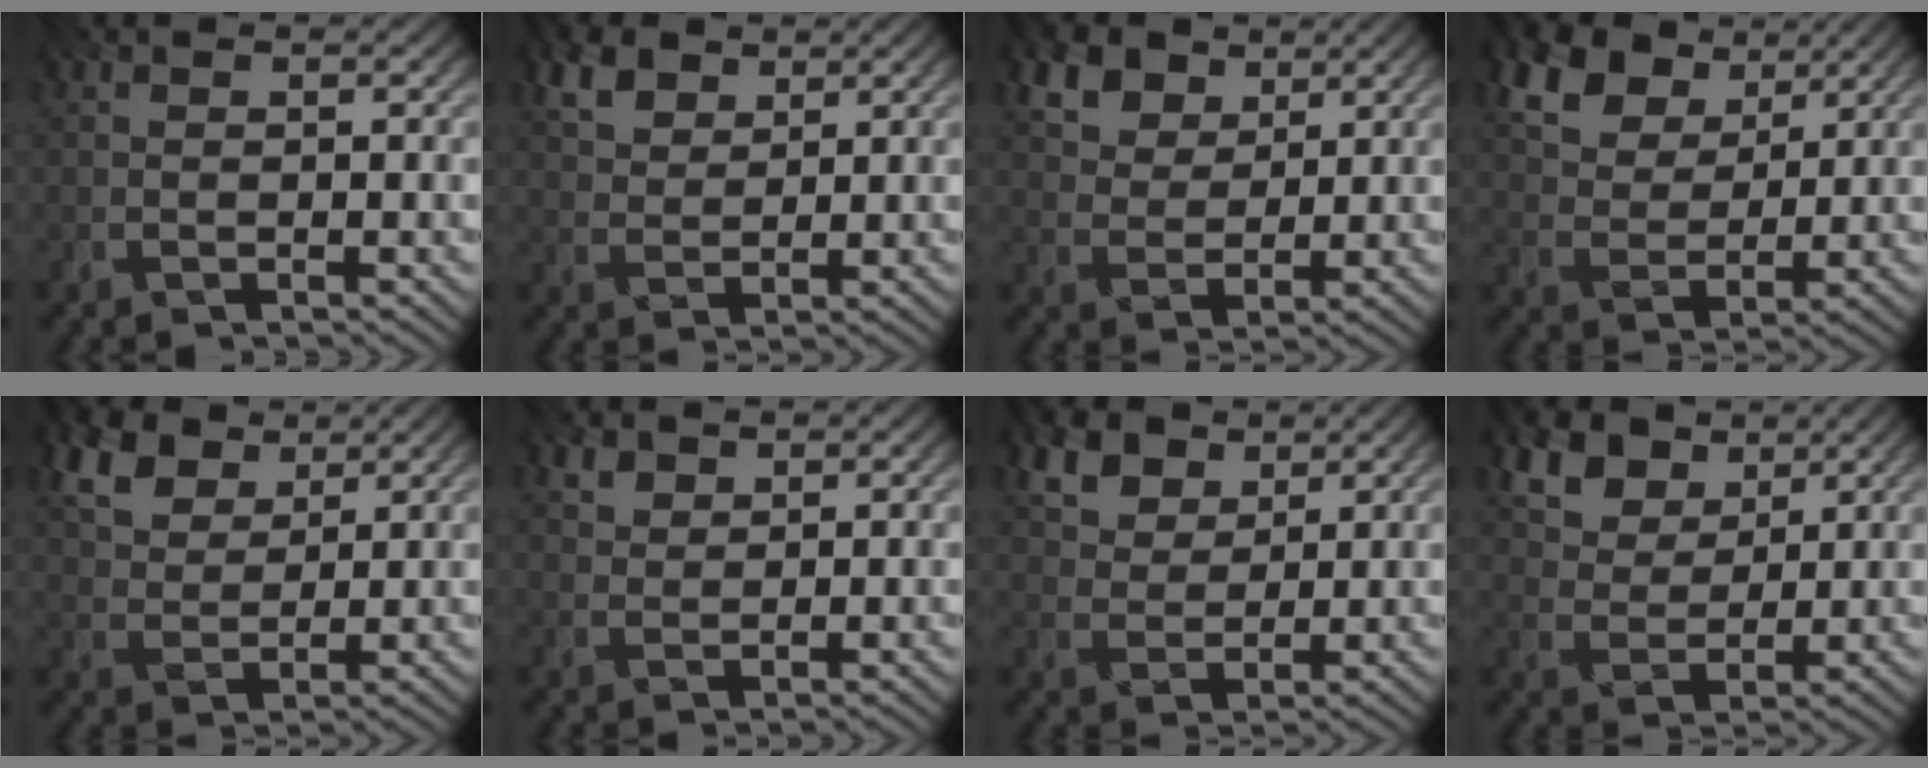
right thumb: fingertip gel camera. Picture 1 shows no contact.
{"total": 5.2, "force": [3.1, 3.1, 2.8], "torque": [-0.073, 0.004, 0.061]}
{"total": 9.7, "force": [5.7, 6.1, 4.8], "torque": [-0.154, -0.007, 0.107]}
{"total": 12.2, "force": [6.7, 7.6, 6.8], "torque": [-0.176, 0.006, 0.116]}
{"total": 8.2, "force": [4.7, 4.8, 4.7], "torque": [-0.130, 0.014, 0.082]}
{"total": 2.5, "force": [1.6, 1.6, 1.0], "torque": [-0.026, -0.007, 0.038]}
{"total": 8.6, "force": [5.1, 5.2, 4.5], "torque": [-0.135, -0.009, 0.093]}
{"total": 11.2, "force": [6.6, 6.9, 5.8], "torque": [-0.168, -0.001, 0.121]}